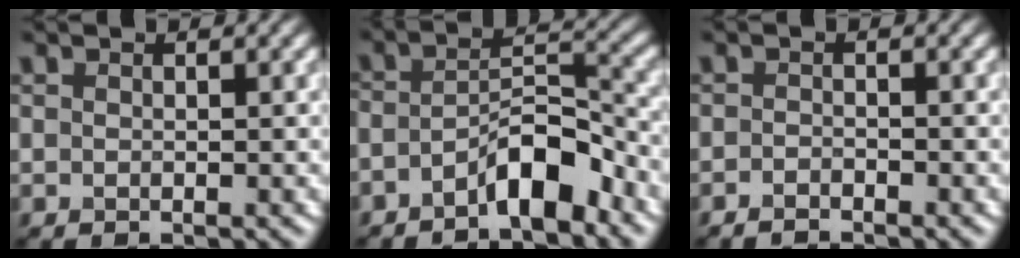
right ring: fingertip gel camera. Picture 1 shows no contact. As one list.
[{"total": 4.9, "force": [-3.1, 1.4, 3.5], "torque": [-0.058, 0.014, -0.058]}, {"total": 1.1, "force": [-1.0, 0.2, 0.4], "torque": [-0.005, -0.001, -0.020]}]